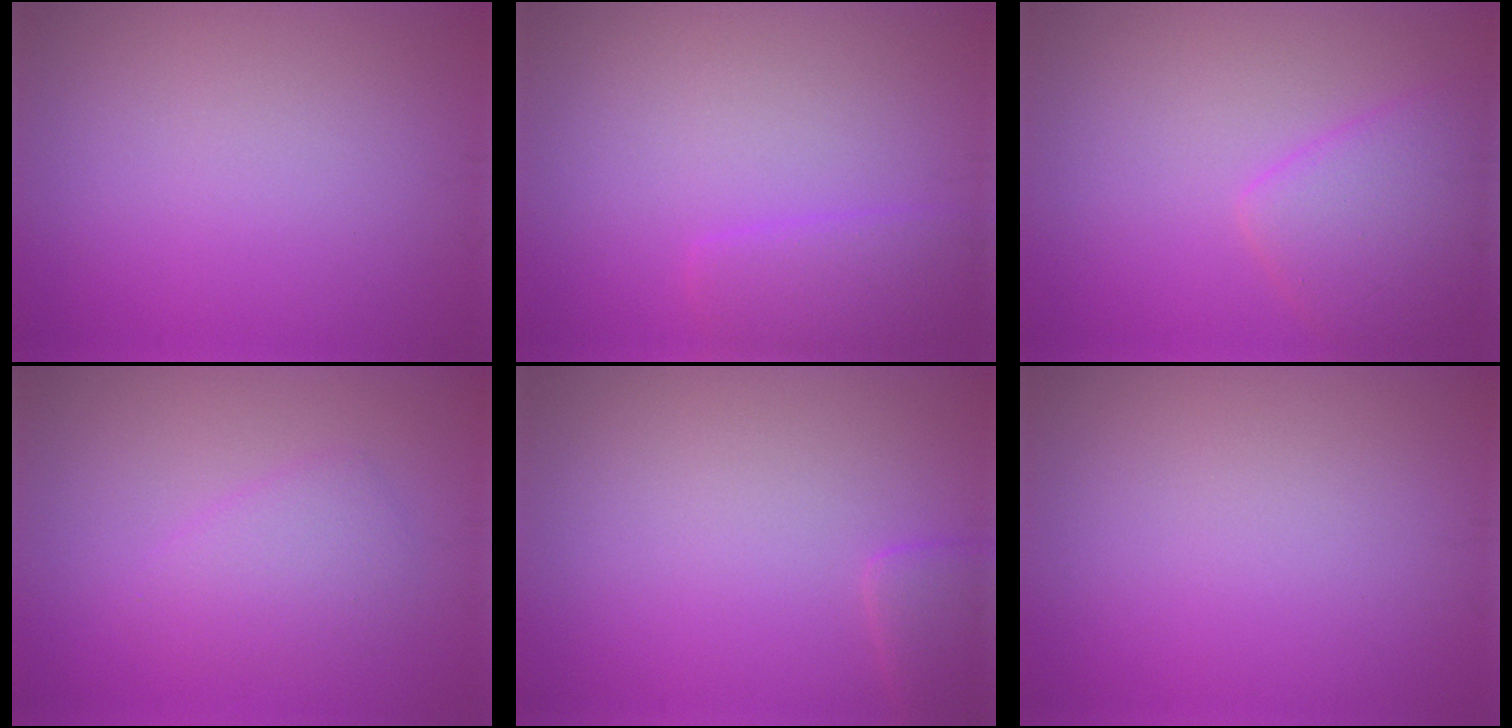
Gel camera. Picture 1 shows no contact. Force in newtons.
{"total": 2.5, "press": 2.5, "slide": 0.3}
{"total": 4.0, "press": 4.0, "slide": 0.2}
{"total": 2.6, "press": 2.5, "slide": 0.1}
{"total": 1.7, "press": 1.7, "slide": 0.2}
{"total": 0.0}